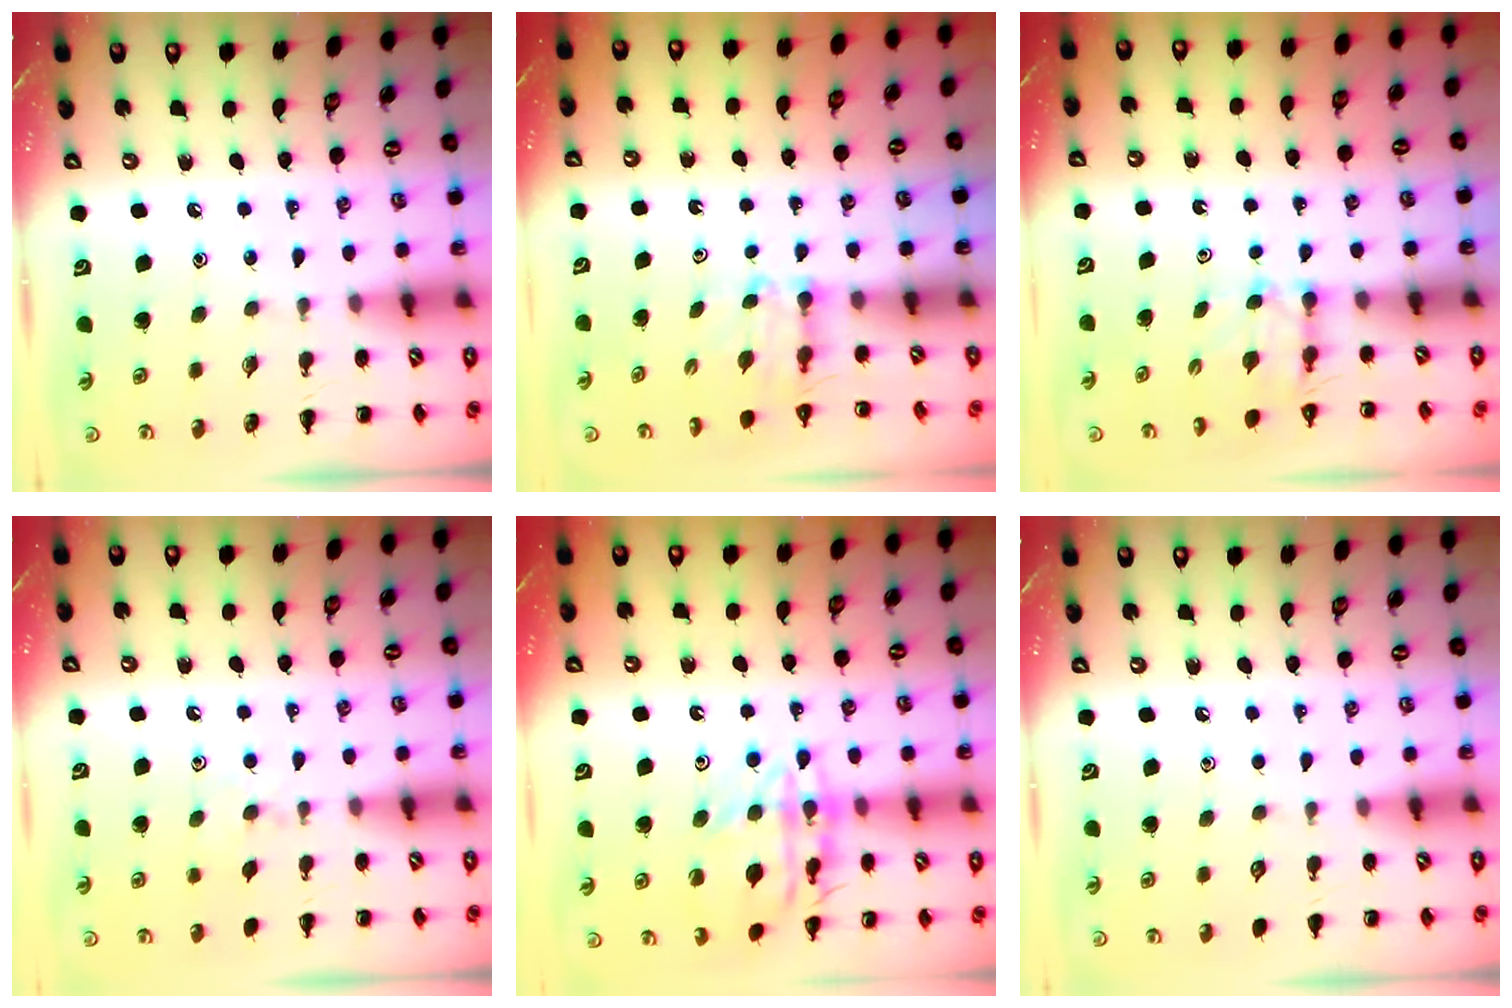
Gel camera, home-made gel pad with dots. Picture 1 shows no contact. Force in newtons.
{"total": 2.7, "press": 2.5, "slide": 1.1}
{"total": 2.8, "press": 2.6, "slide": 1.1}
{"total": 5.4, "press": 5.2, "slide": 1.7}
{"total": 15.9, "press": 15.9, "slide": 1.1}
{"total": 0.0}